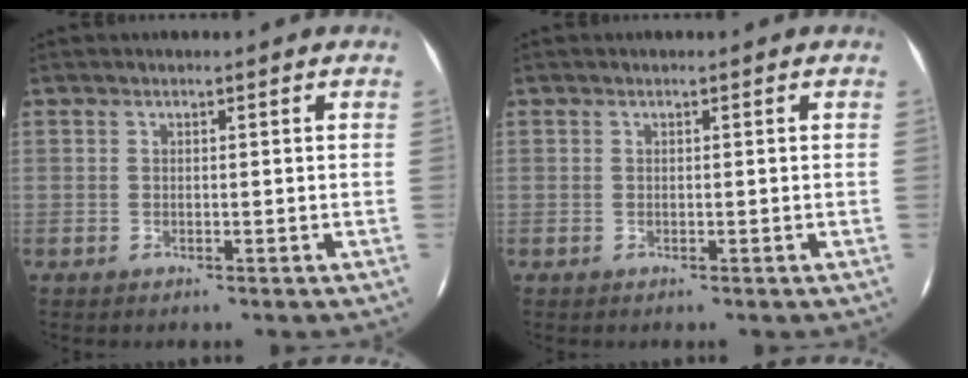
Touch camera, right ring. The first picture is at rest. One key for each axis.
{"total": 0.0}